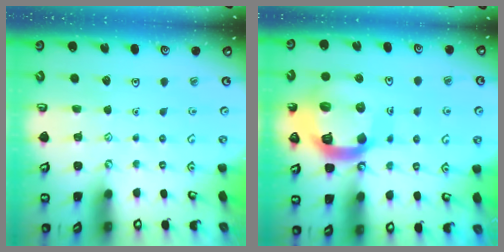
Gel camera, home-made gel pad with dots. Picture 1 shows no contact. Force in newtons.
{"total": 20.6, "press": 20.4, "slide": 2.4}